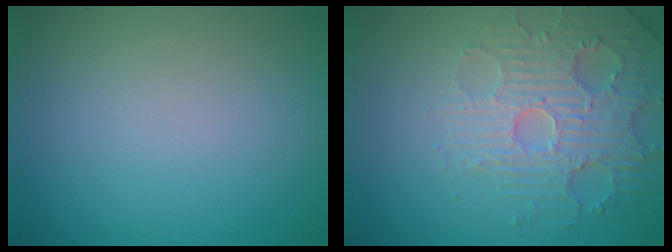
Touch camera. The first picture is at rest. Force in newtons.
{"total": 5.0, "press": 4.1, "slide": 2.9}